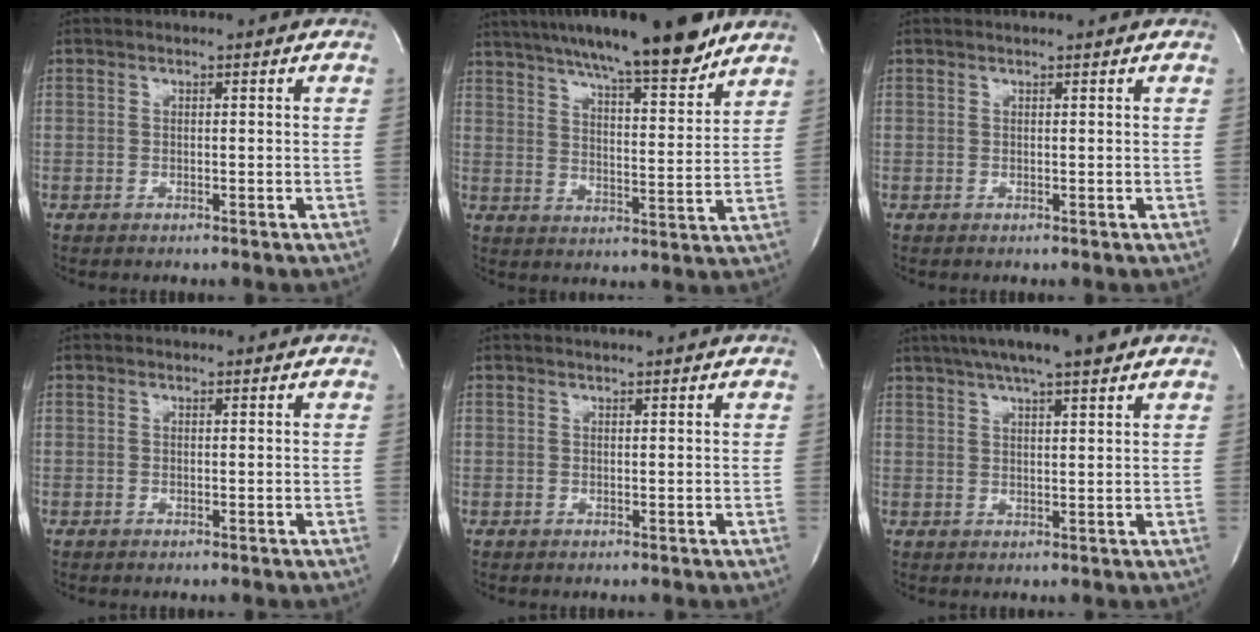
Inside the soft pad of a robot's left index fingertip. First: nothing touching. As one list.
[{"total": 17.0, "force": [13.8, 1.7, 9.8], "torque": [-0.156, 0.000, 0.206]}, {"total": 0.7, "force": [0.6, -0.2, 0.1], "torque": [-0.005, 0.002, 0.010]}, {"total": 0.0}, {"total": 1.7, "force": [1.6, -0.3, 0.5], "torque": [-0.008, 0.005, 0.022]}, {"total": 10.4, "force": [7.7, 1.1, 6.9], "torque": [-0.114, 0.027, 0.114]}]